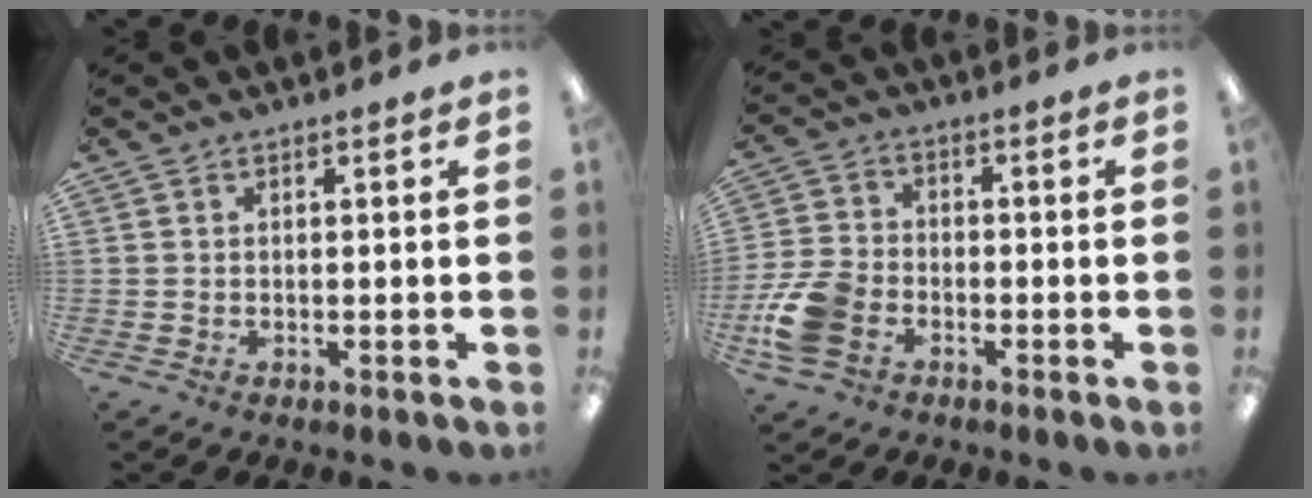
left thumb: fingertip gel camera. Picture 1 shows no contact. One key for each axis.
{"total": 10.4, "fx": -4.5, "fy": 7.0, "fz": 6.2, "tx": -0.134, "ty": 0.021, "tz": -0.081}